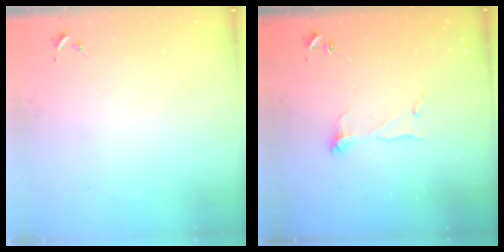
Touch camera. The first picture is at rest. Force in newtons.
{"total": 6.9, "press": 6.9, "slide": 0.2}